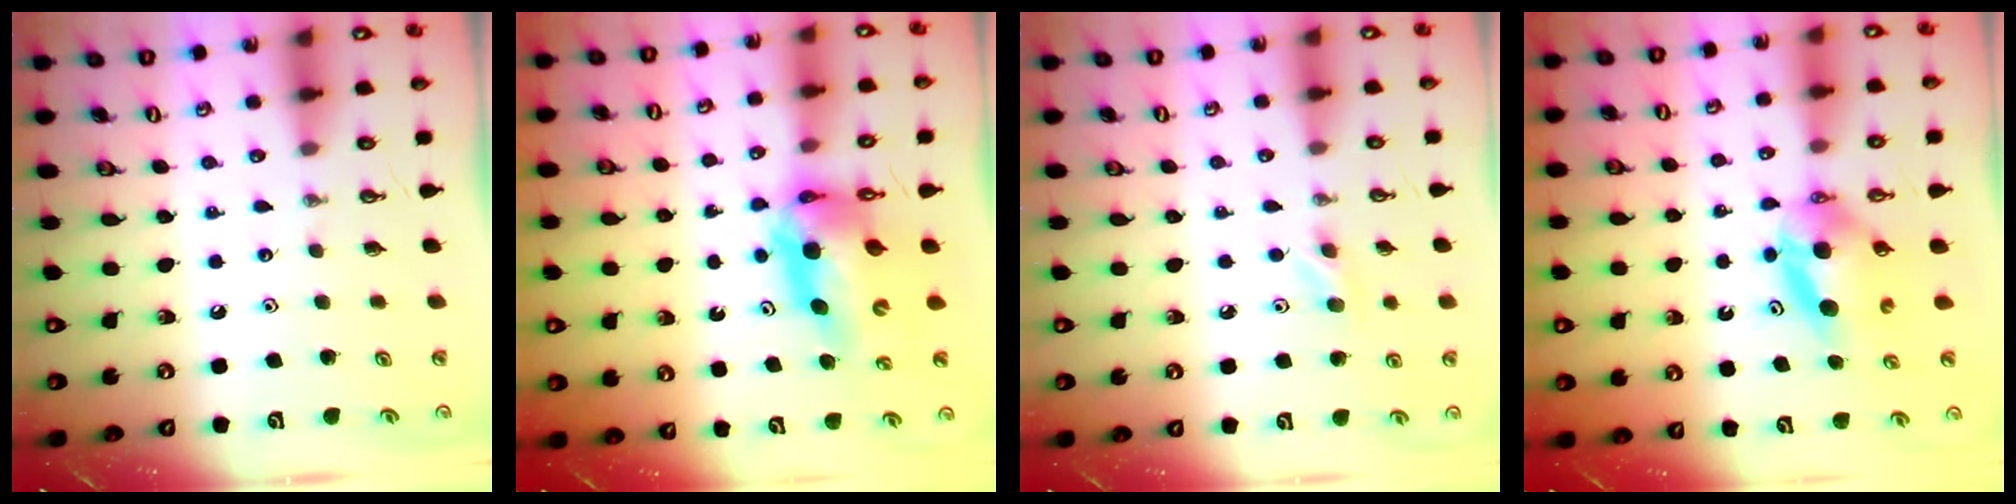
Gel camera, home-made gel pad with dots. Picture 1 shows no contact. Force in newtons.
{"total": 10.8, "press": 10.8, "slide": 1.1}
{"total": 5.0, "press": 4.8, "slide": 1.4}
{"total": 6.8, "press": 6.4, "slide": 2.5}